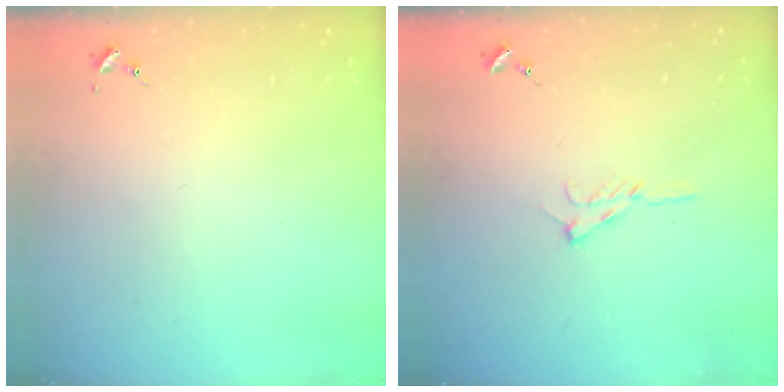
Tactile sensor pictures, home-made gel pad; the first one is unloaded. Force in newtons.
{"total": 6.5, "press": 6.5, "slide": 0.8}